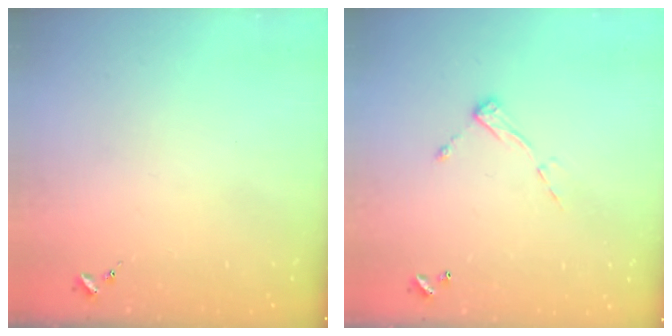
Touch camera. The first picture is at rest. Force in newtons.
{"total": 6.9, "press": 6.9, "slide": 0.4}